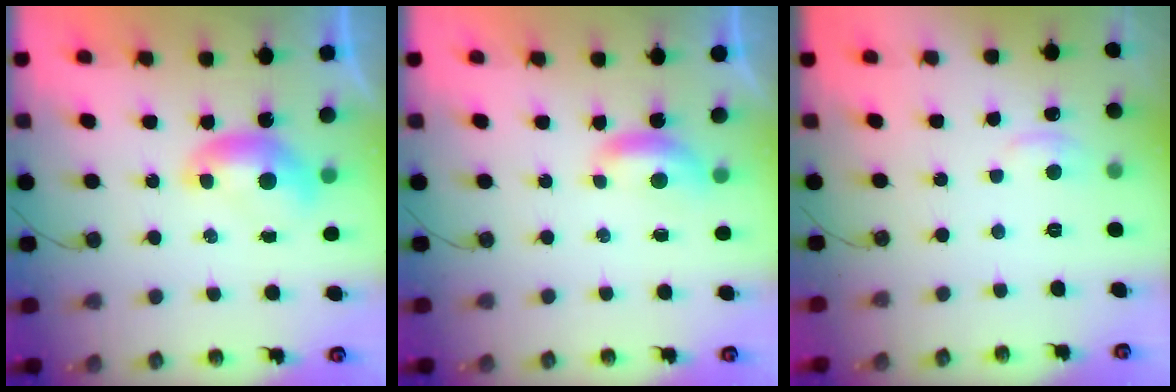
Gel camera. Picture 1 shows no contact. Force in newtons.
{"total": 1.6, "press": 1.6, "slide": 0.3}
{"total": 1.4, "press": 1.1, "slide": 0.8}